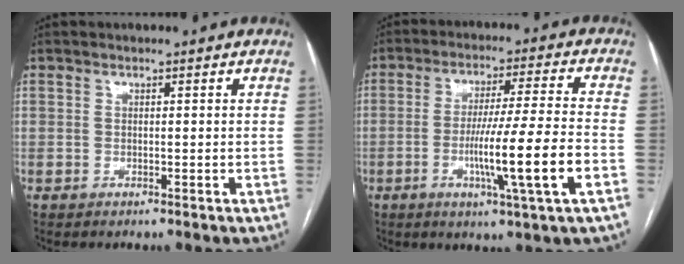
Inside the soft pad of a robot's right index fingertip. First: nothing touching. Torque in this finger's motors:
{"motor_torque": [1.74, -0.40, 0.96, 0.14]}